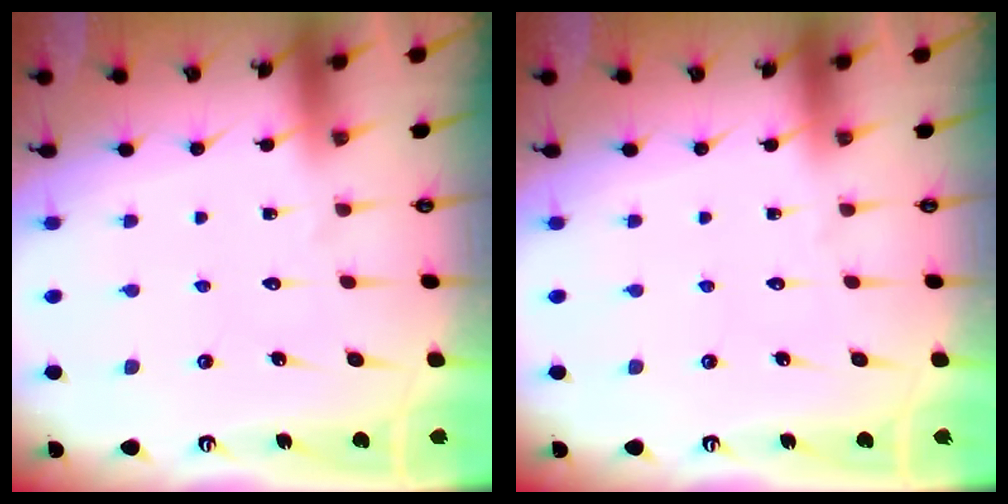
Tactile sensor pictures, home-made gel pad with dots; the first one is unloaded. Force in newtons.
{"total": 0.0}